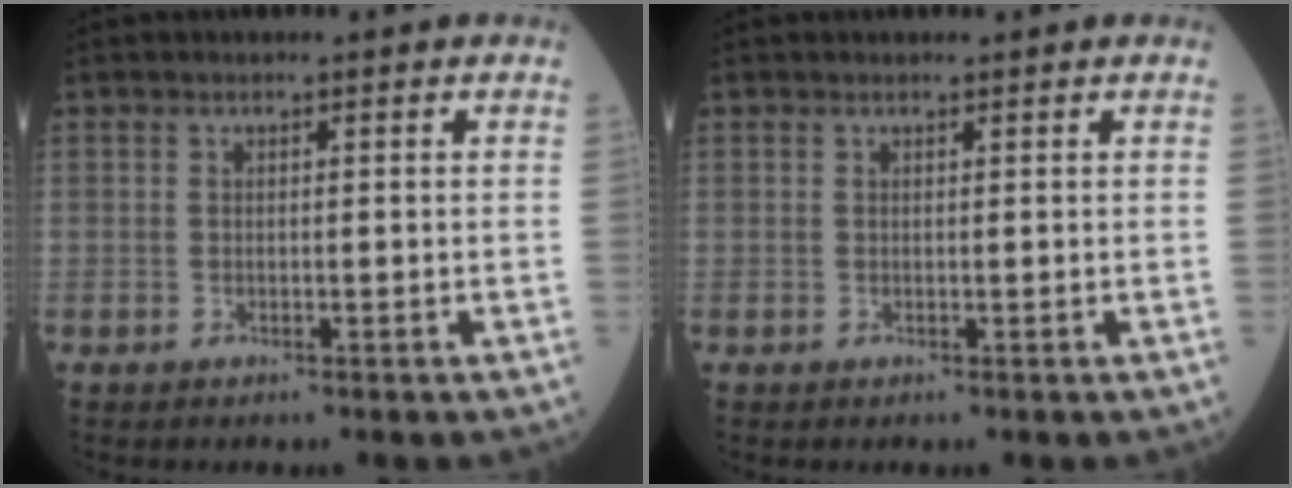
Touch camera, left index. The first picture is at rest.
{"total": 0.8, "force": [0.8, 0.1, 0.1], "torque": [-0.007, 0.006, 0.012]}